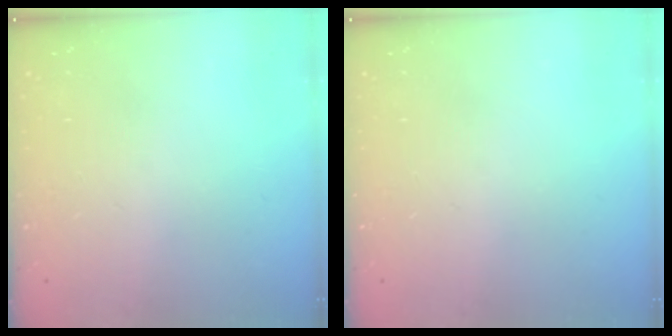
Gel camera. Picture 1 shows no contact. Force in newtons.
{"total": 0.0}